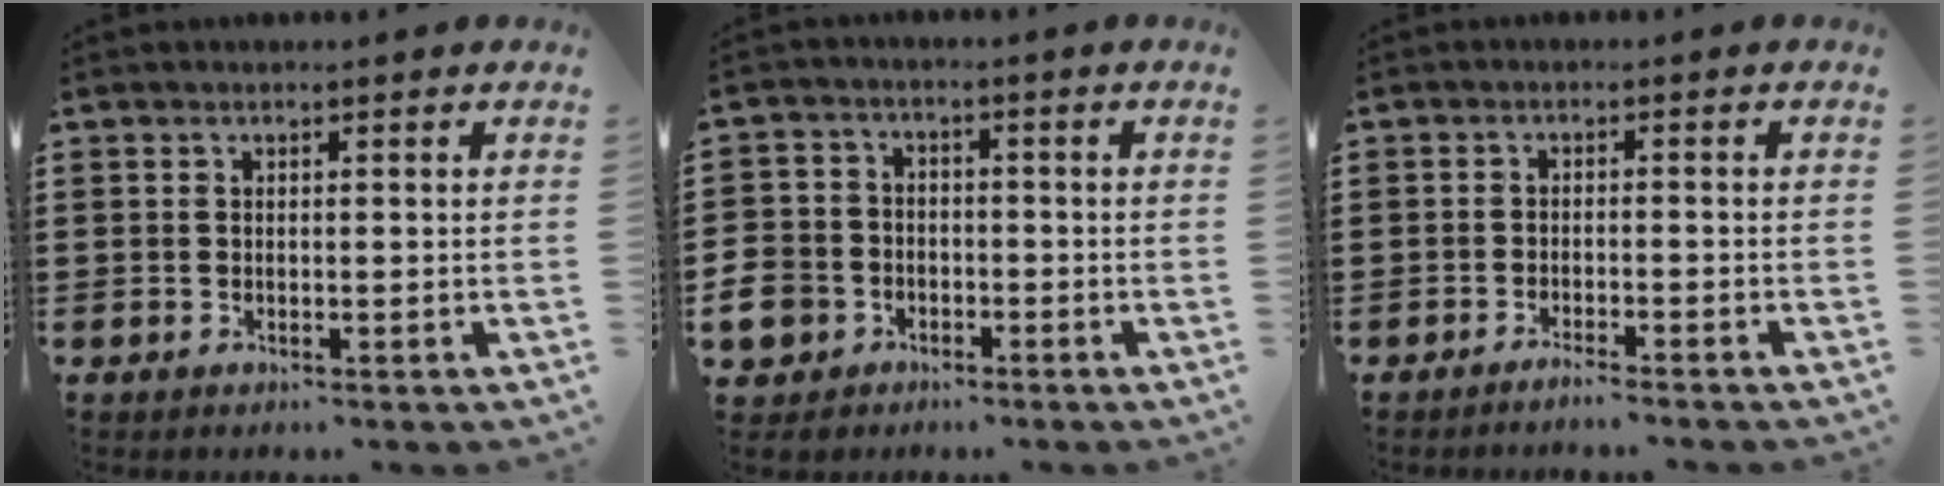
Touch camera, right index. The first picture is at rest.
{"total": 7.1, "force": [-3.5, 5.7, 2.3], "torque": [-0.092, 0.010, -0.075]}
{"total": 1.7, "force": [-1.7, -0.2, 0.5], "torque": [-0.008, 0.001, -0.031]}